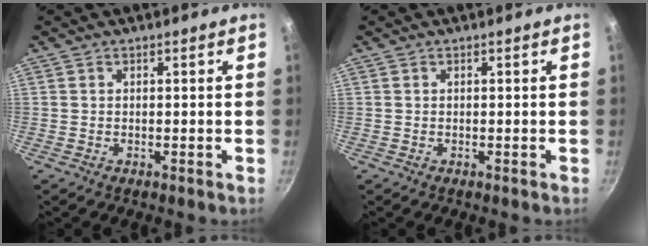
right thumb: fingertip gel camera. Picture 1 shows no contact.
{"total": 0.0}